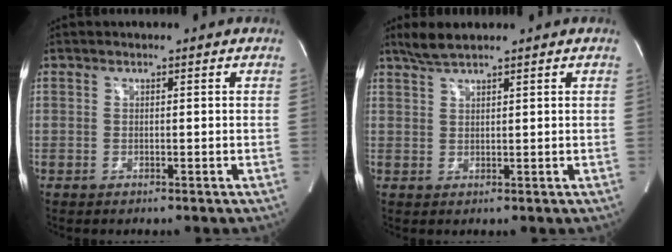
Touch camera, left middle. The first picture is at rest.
{"total": 3.2, "force": [2.8, 0.1, 1.5], "torque": [-0.040, 0.008, 0.059]}